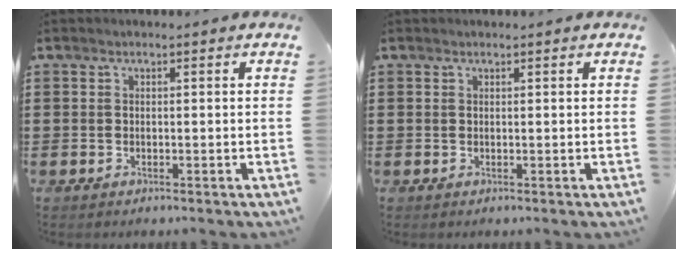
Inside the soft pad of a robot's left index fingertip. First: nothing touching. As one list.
[{"total": 0.0}]